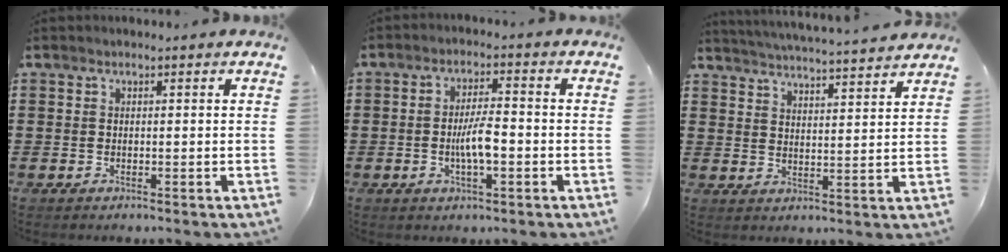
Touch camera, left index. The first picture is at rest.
{"total": 5.4, "force": [-1.2, 1.5, 5.0], "torque": [-0.095, 0.008, -0.025]}
{"total": 4.1, "force": [4.1, -0.7, 0.3], "torque": [-0.025, -0.032, 0.067]}